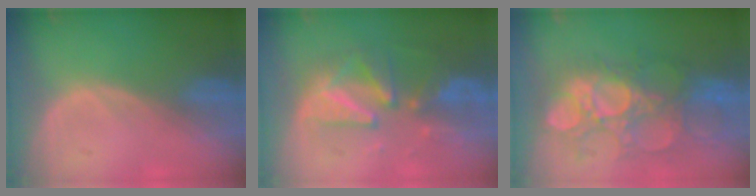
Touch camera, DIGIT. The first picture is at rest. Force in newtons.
{"total": 9.3, "press": 8.5, "slide": 3.7}
{"total": 10.4, "press": 10.3, "slide": 1.6}